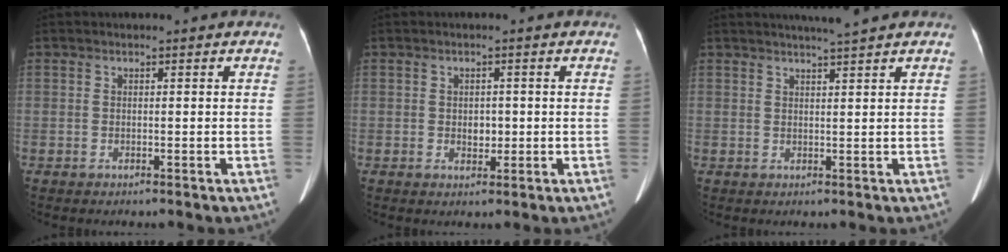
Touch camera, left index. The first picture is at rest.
{"total": 2.1, "force": [-0.1, 1.5, 1.4], "torque": [-0.023, 0.002, 0.002]}
{"total": 4.0, "force": [3.5, -0.8, 1.9], "torque": [-0.028, 0.006, 0.050]}